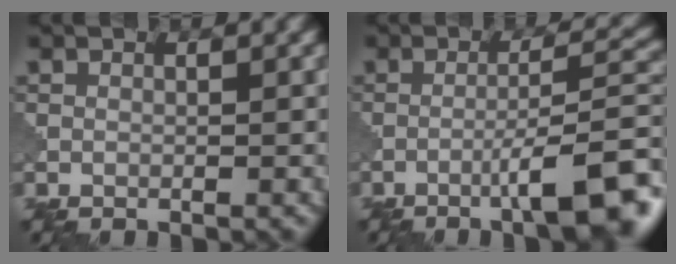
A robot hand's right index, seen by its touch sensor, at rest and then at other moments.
{"total": 8.3, "force": [-4.1, 1.1, 7.1], "torque": [-0.097, 0.018, -0.070]}